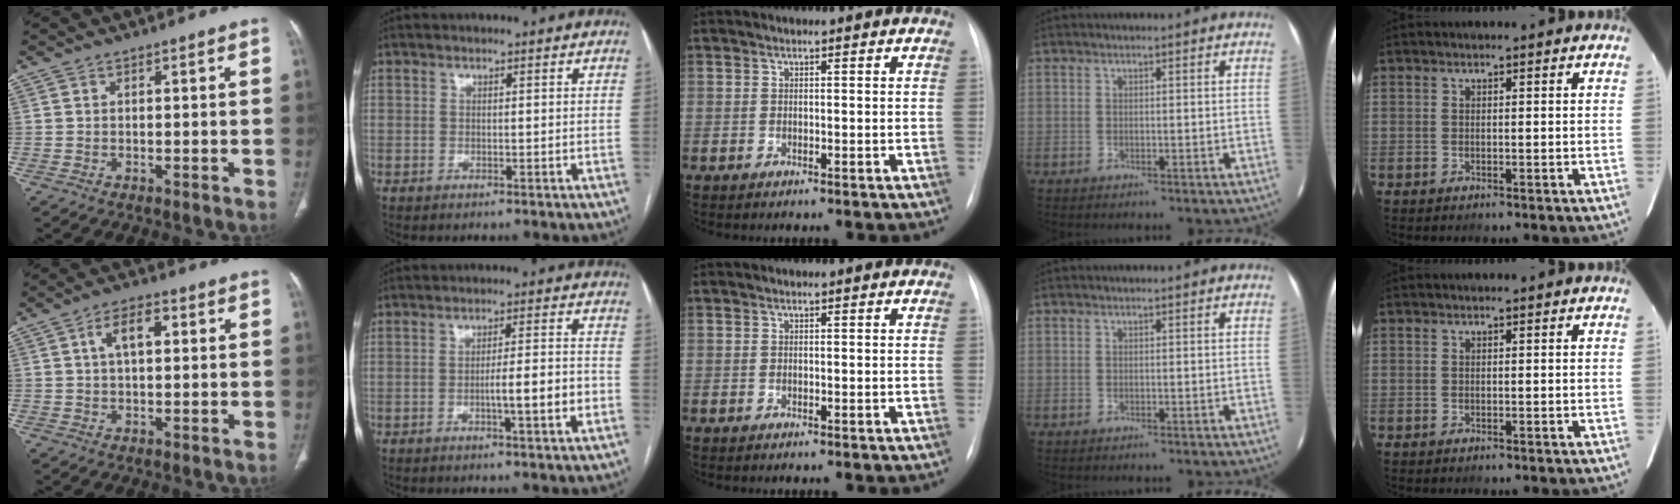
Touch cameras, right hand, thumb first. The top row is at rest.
{"thumb": {"total": 6.1, "force": [1.5, 3.1, 5.0], "torque": [-0.085, 0.013, 0.024]}, "index": {"total": 6.5, "force": [-2.0, 0.2, 6.2], "torque": [-0.095, 0.006, -0.029]}}